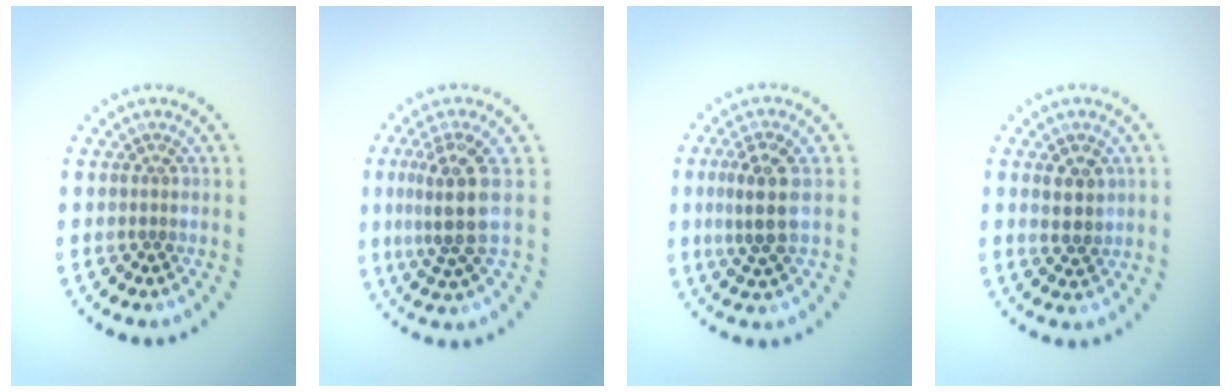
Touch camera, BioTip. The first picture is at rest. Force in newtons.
{"total": 4.1, "press": 3.3, "slide": 2.5}
{"total": 3.4, "press": 3.0, "slide": 1.5}
{"total": 2.3, "press": 2.1, "slide": 0.8}